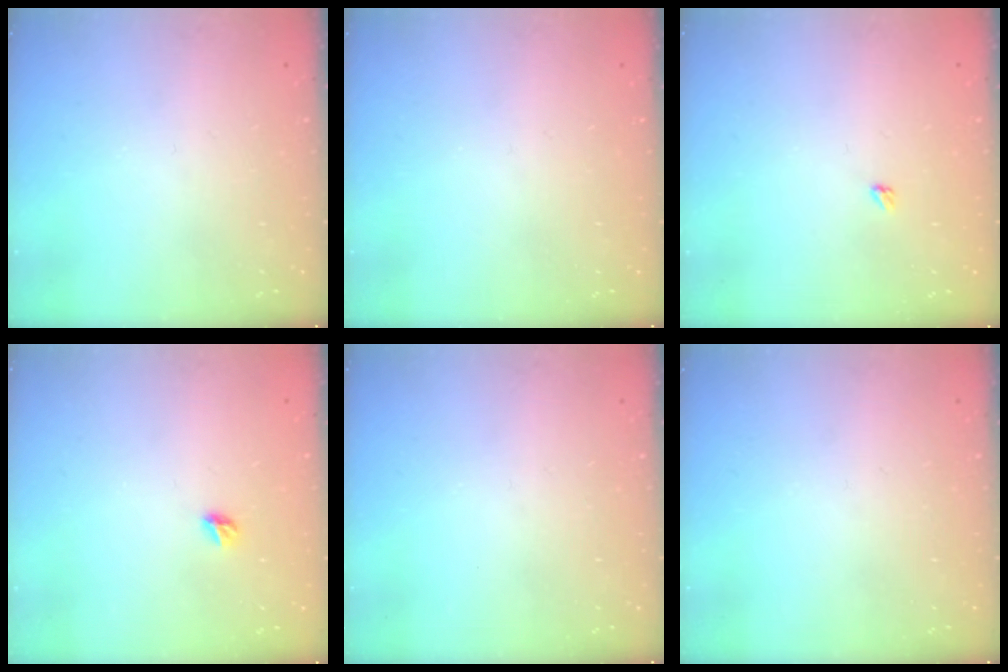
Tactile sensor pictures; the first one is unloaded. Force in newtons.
{"total": 0.0}
{"total": 2.4, "press": 2.4, "slide": 0.4}
{"total": 5.1, "press": 5.1, "slide": 0.5}
{"total": 0.0}
{"total": 0.0}